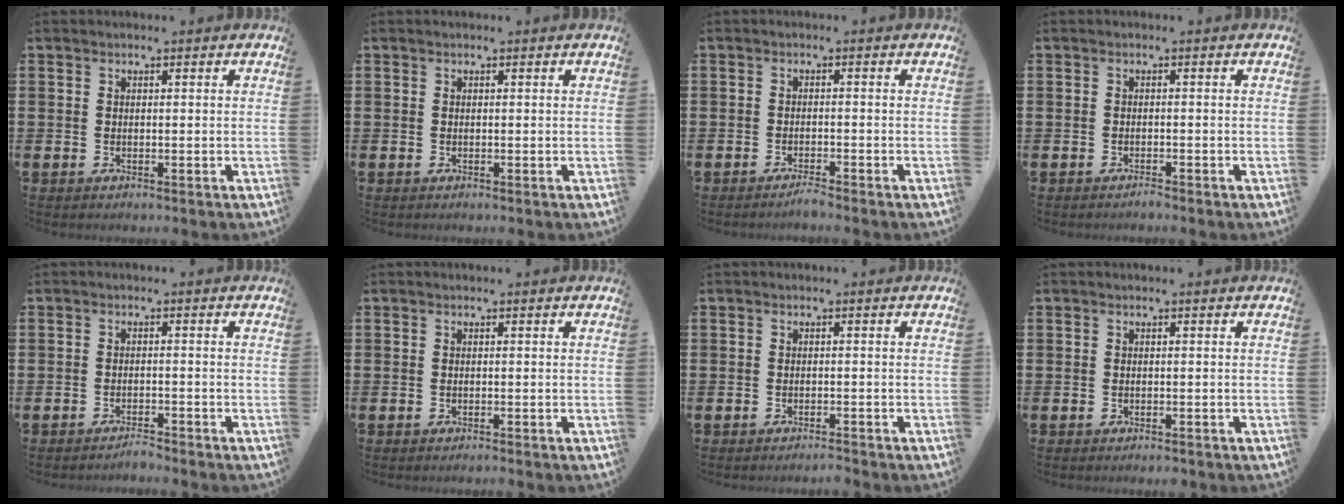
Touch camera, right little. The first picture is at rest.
{"total": 0.0}
{"total": 1.3, "force": [-1.2, -0.1, 0.4], "torque": [-0.007, 0.000, -0.024]}
{"total": 0.7, "force": [-0.7, 0.0, 0.2], "torque": [-0.005, -0.003, -0.015]}
{"total": 1.5, "force": [-1.4, 0.0, 0.1], "torque": [-0.006, 0.003, -0.029]}
{"total": 0.0}
{"total": 0.8, "force": [-0.8, 0.0, 0.2], "torque": [-0.004, -0.002, -0.017]}
{"total": 0.0}